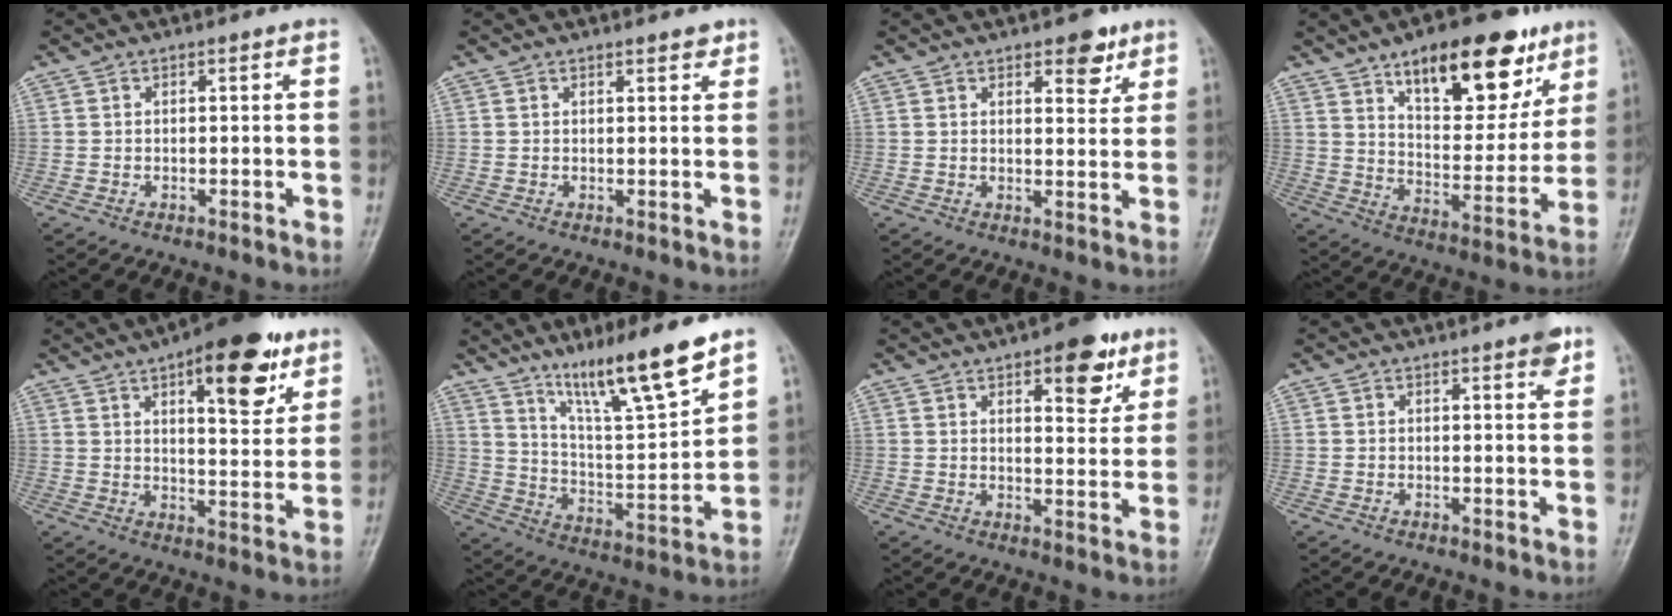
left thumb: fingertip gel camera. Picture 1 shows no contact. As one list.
[{"total": 1.9, "force": [1.4, 0.7, 1.1], "torque": [-0.007, -0.007, 0.017]}, {"total": 5.7, "force": [3.4, 2.7, 3.7], "torque": [-0.025, -0.018, 0.043]}, {"total": 21.3, "force": [12.4, 9.1, 14.8], "torque": [-0.166, -0.051, 0.196]}, {"total": 16.6, "force": [8.9, 6.4, 12.4], "torque": [-0.133, -0.034, 0.125]}, {"total": 16.8, "force": [11.8, 2.1, 11.7], "torque": [-0.182, -0.070, 0.213]}, {"total": 10.1, "force": [5.6, 4.3, 7.3], "torque": [-0.068, -0.026, 0.075]}, {"total": 2.7, "force": [1.7, 0.6, 2.0], "torque": [-0.021, -0.008, 0.019]}]